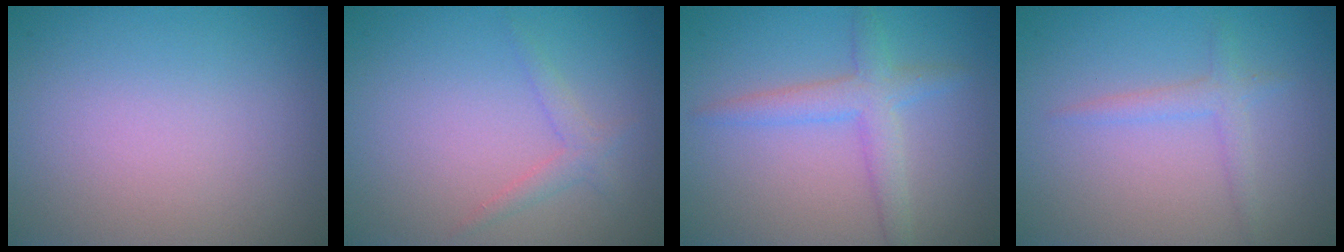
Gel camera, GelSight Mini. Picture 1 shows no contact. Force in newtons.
{"total": 1.3, "press": 1.3, "slide": 0.1}
{"total": 2.9, "press": 2.9, "slide": 0.1}
{"total": 1.5, "press": 1.5, "slide": 0.1}